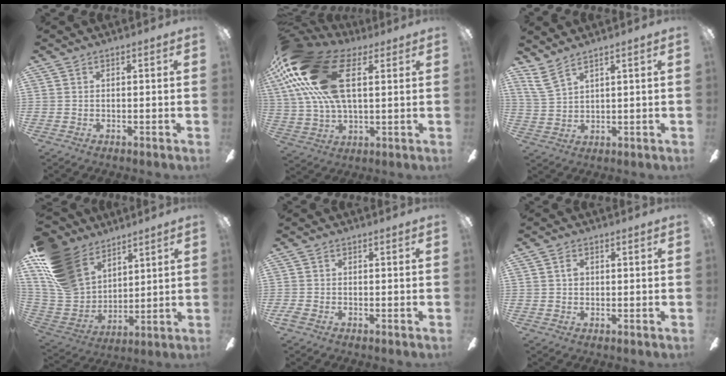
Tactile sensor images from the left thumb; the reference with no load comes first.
{"total": 25.5, "force": [9.0, 13.5, 19.7], "torque": [-0.417, -0.001, 0.156]}
{"total": 6.0, "force": [4.7, 1.8, 3.2], "torque": [-0.080, -0.017, 0.089]}
{"total": 19.8, "force": [11.8, 13.0, 9.3], "torque": [-0.223, -0.050, 0.231]}
{"total": 1.4, "force": [-0.5, 1.0, 0.8], "torque": [-0.020, 0.001, -0.012]}
{"total": 2.1, "force": [0.5, 1.6, 1.2], "torque": [-0.017, 0.003, 0.007]}